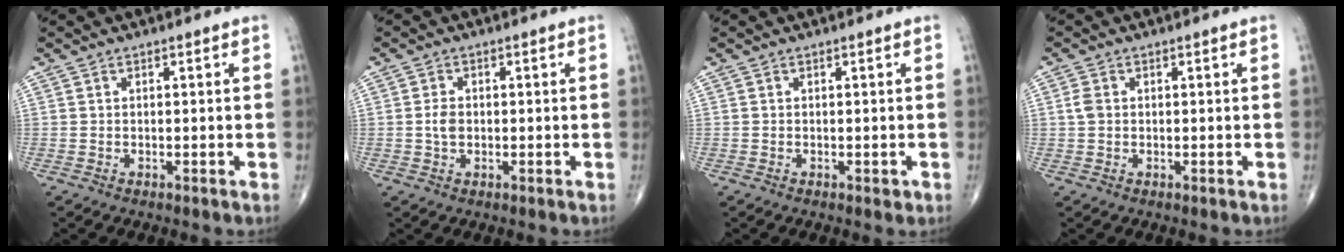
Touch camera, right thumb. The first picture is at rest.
{"total": 2.6, "force": [-0.1, 1.7, 1.9], "torque": [-0.034, 0.003, -0.005]}
{"total": 0.8, "force": [-0.3, 0.5, 0.6], "torque": [-0.006, -0.001, -0.002]}
{"total": 1.9, "force": [0.2, 1.4, 1.2], "torque": [-0.027, 0.004, 0.003]}